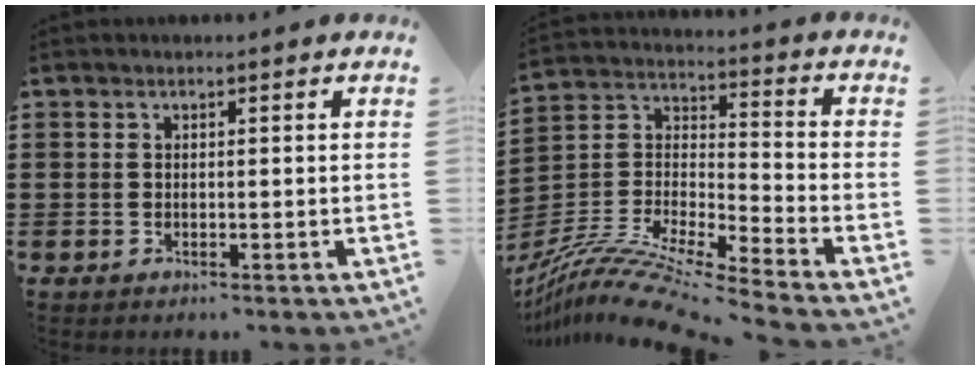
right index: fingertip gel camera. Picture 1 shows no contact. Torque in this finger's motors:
{"motor_torque": [-1.05, 1.09, 0.21, 0.06]}